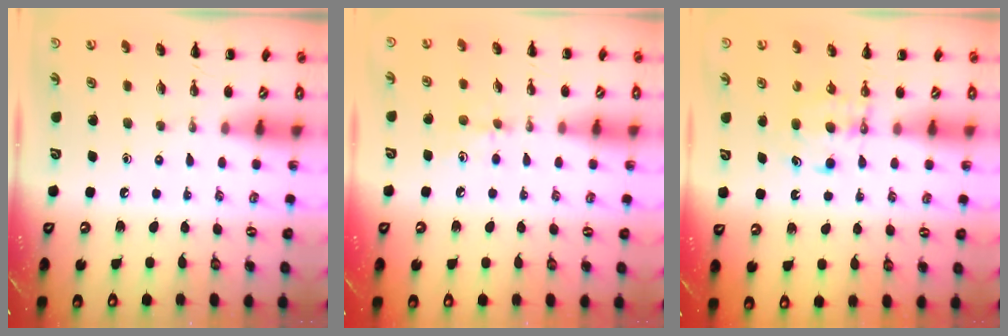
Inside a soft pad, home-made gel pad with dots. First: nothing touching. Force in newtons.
{"total": 6.5, "press": 6.3, "slide": 1.8}
{"total": 5.2, "press": 5.2, "slide": 0.6}